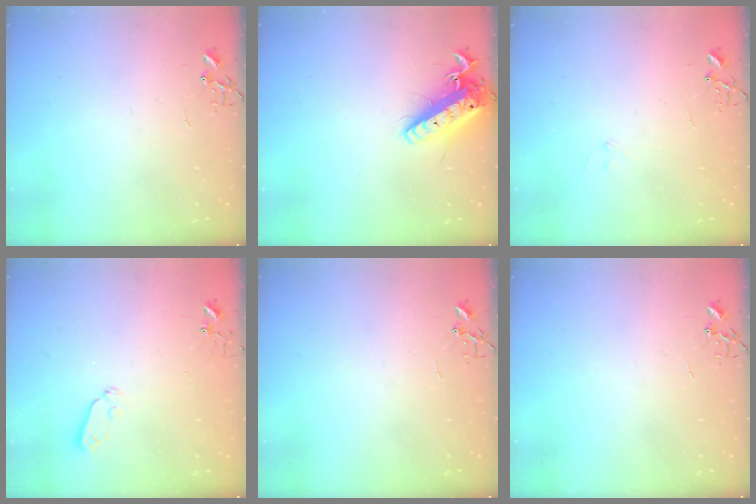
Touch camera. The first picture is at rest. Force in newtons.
{"total": 15.2, "press": 14.9, "slide": 3.0}
{"total": 7.0, "press": 7.0, "slide": 0.7}
{"total": 3.8, "press": 3.8, "slide": 0.6}
{"total": 0.0}
{"total": 0.0}